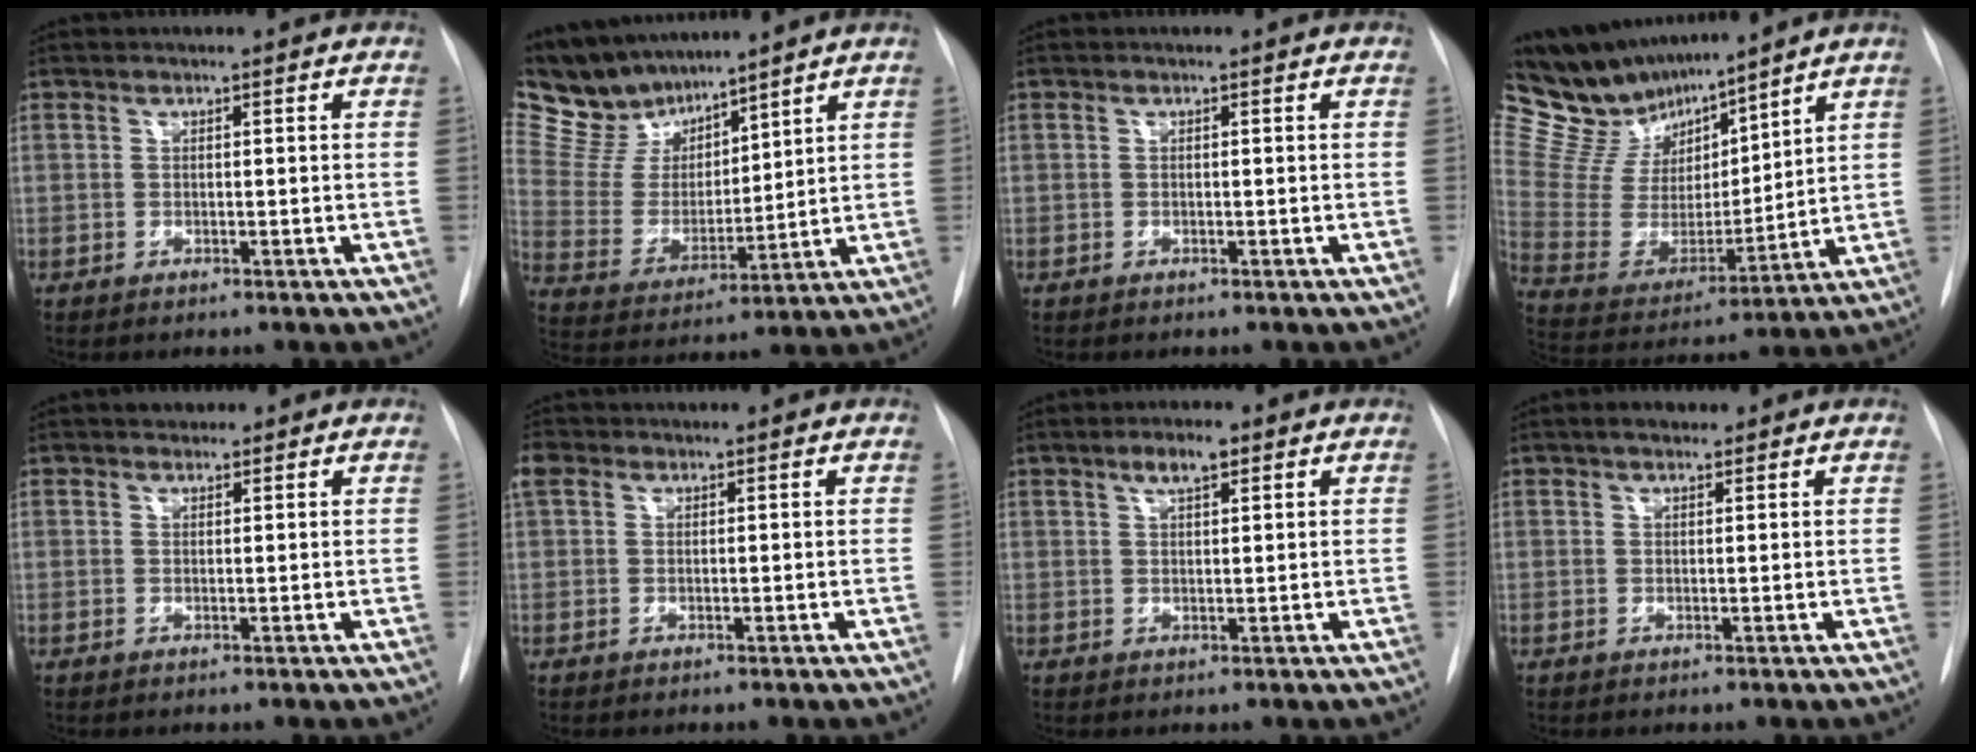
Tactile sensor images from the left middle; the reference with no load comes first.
{"total": 12.2, "force": [10.8, 4.5, 3.5], "torque": [-0.086, 0.016, 0.218]}
{"total": 0.0}
{"total": 16.2, "force": [14.3, 4.3, 6.3], "torque": [-0.129, 0.003, 0.278]}
{"total": 1.5, "force": [1.1, 0.9, 0.3], "torque": [-0.007, 0.005, 0.015]}
{"total": 2.1, "force": [1.0, 1.5, 0.9], "torque": [-0.025, 0.021, 0.022]}
{"total": 3.2, "force": [1.9, 0.9, 2.3], "torque": [-0.046, 0.005, 0.034]}
{"total": 2.0, "force": [1.5, 0.9, 1.0], "torque": [-0.021, 0.008, 0.022]}